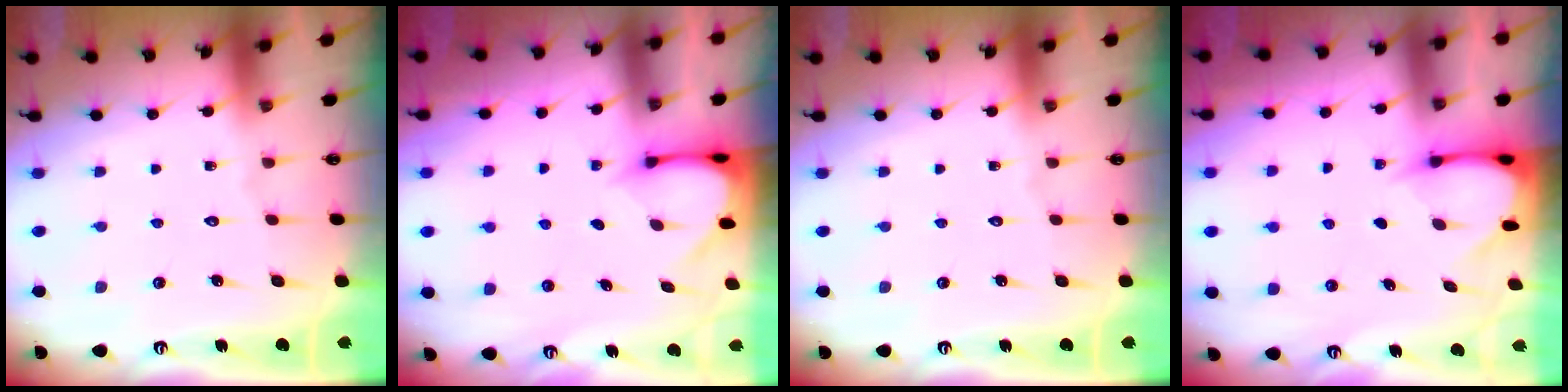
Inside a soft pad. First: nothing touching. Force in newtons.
{"total": 3.0, "press": 3.0, "slide": 0.4}
{"total": 0.0}
{"total": 3.5, "press": 3.4, "slide": 0.3}